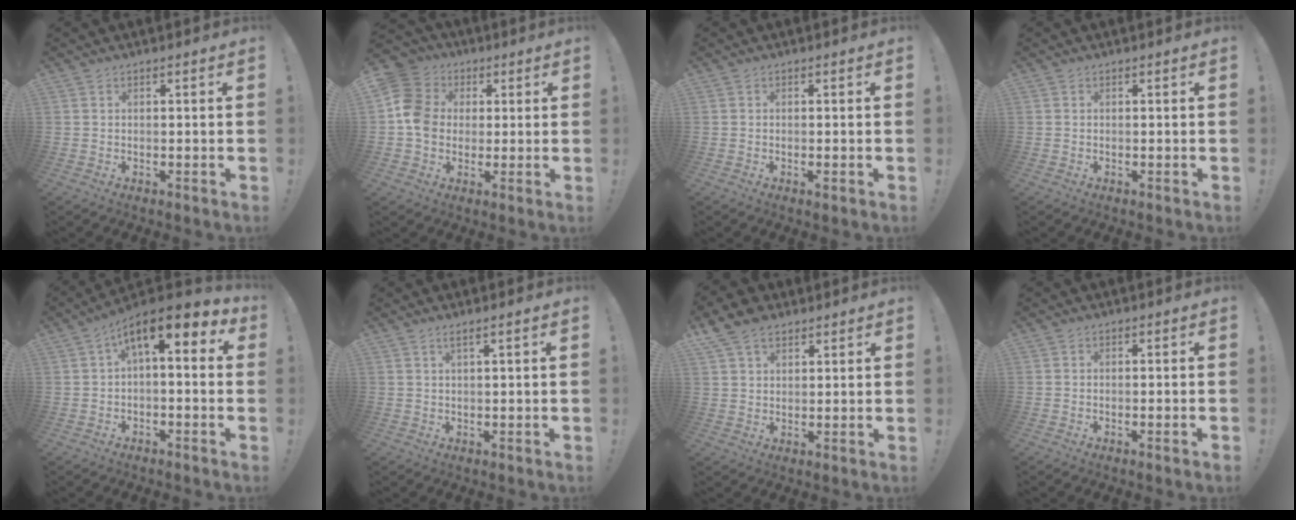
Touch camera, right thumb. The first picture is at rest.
{"total": 11.6, "force": [1.3, 10.4, 4.8], "torque": [-0.084, 0.002, 0.028]}
{"total": 0.6, "force": [-0.2, 0.1, 0.6], "torque": [-0.009, -0.001, -0.002]}
{"total": 0.0}
{"total": 9.1, "force": [3.5, 2.8, 7.9], "torque": [-0.128, -0.020, 0.061]}
{"total": 2.1, "force": [0.9, -0.1, 1.9], "torque": [-0.030, -0.004, 0.013]}
{"total": 7.8, "force": [5.2, 4.6, 3.4], "torque": [-0.058, -0.017, 0.103]}
{"total": 1.2, "force": [-0.7, -0.4, 0.9], "torque": [-0.018, 0.000, -0.012]}